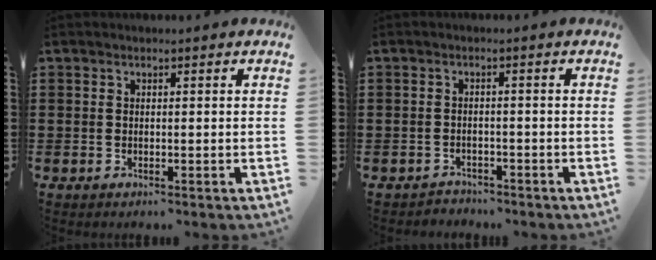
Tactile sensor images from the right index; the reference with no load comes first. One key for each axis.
{"total": 1.8, "fx": -1.7, "fy": 0.6, "fz": -0.1, "tx": -0.003, "ty": 0.003, "tz": -0.039}